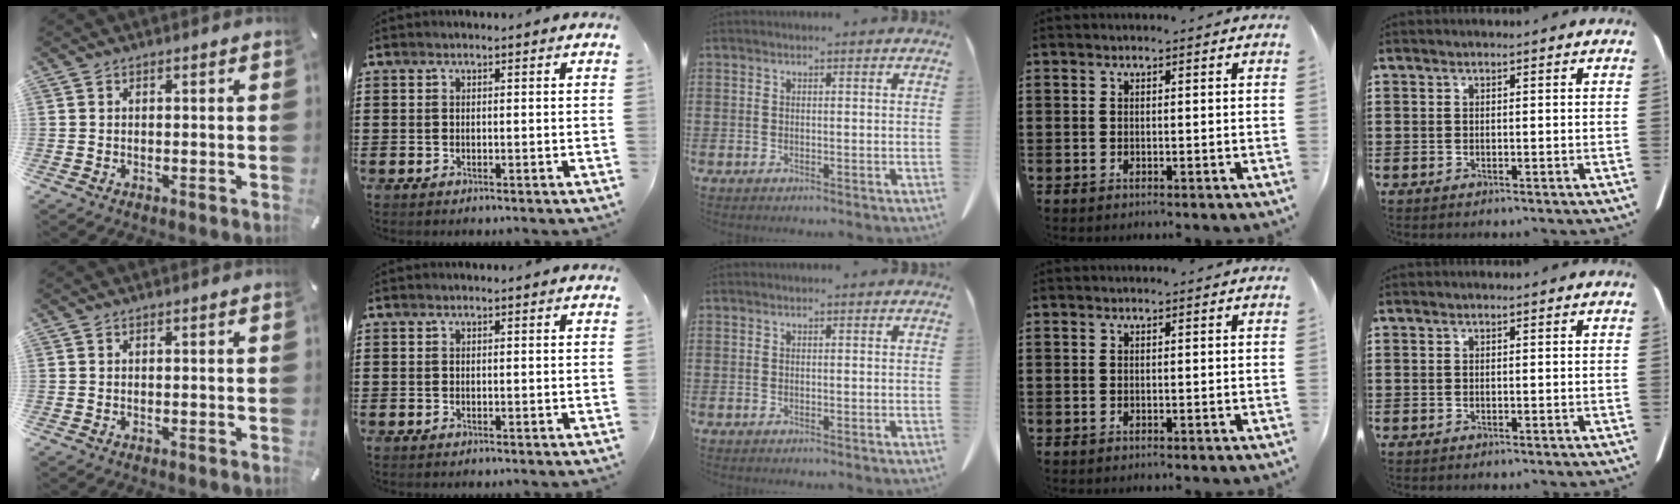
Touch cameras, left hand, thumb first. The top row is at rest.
{}